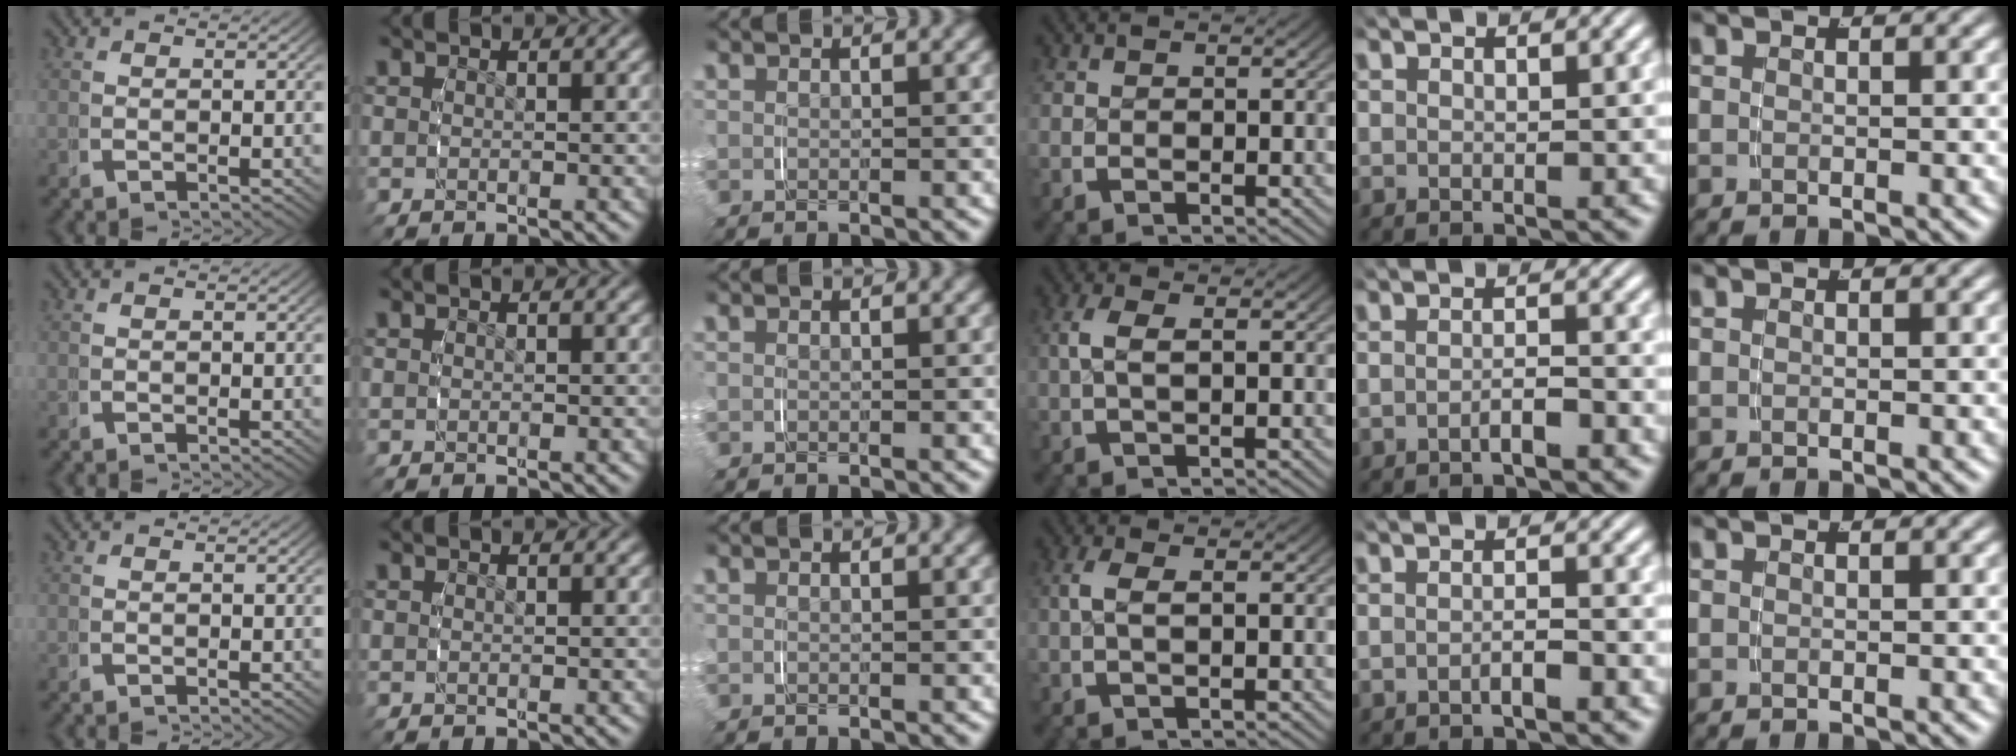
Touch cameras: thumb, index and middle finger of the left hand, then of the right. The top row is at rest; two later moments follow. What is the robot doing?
{"motion": "grasp_and_lifting", "object": "toothpaste"}